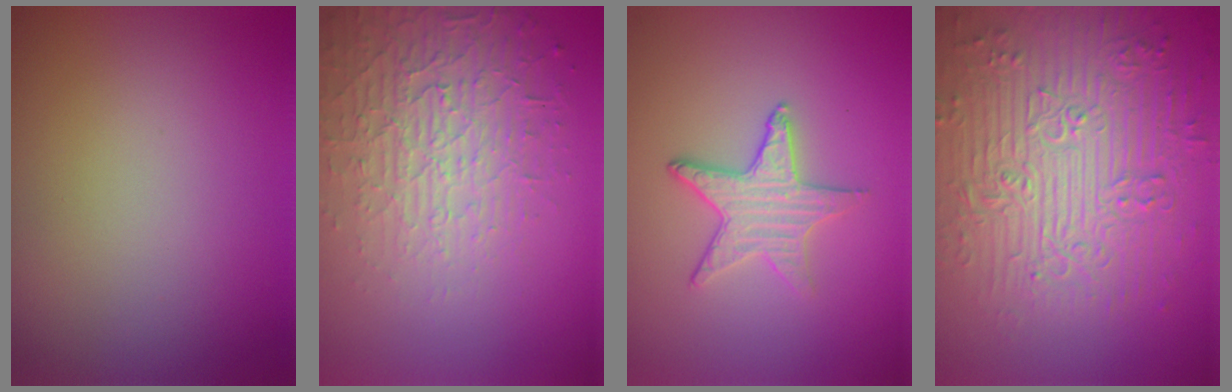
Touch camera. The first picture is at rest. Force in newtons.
{"total": 4.7, "press": 4.1, "slide": 2.2}
{"total": 3.0, "press": 2.9, "slide": 0.7}
{"total": 9.5, "press": 6.9, "slide": 6.4}